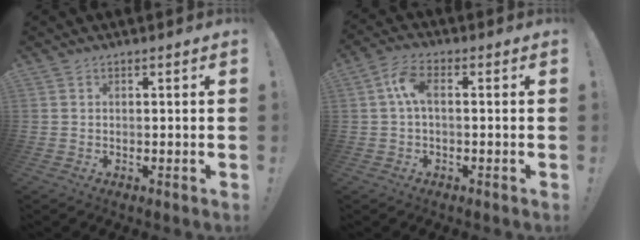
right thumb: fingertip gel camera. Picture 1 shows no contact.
{"total": 6.6, "force": [0.4, 2.9, 5.9], "torque": [-0.119, 0.007, 0.008]}